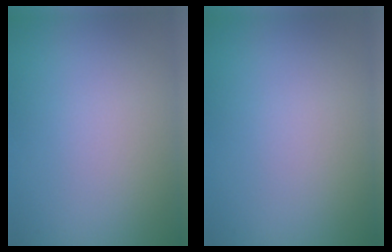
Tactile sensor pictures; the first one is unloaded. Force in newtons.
{"total": 0.0}